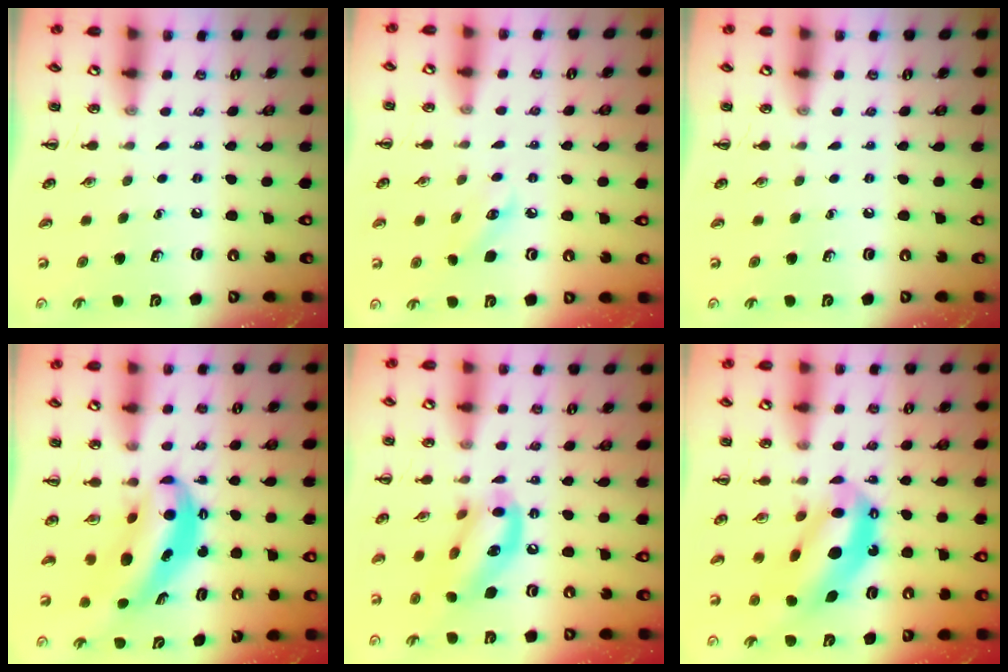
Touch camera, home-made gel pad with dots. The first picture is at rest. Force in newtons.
{"total": 5.4, "press": 5.2, "slide": 1.5}
{"total": 0.0}
{"total": 8.0, "press": 7.8, "slide": 1.7}
{"total": 13.0, "press": 12.7, "slide": 2.5}
{"total": 12.6, "press": 12.2, "slide": 3.3}